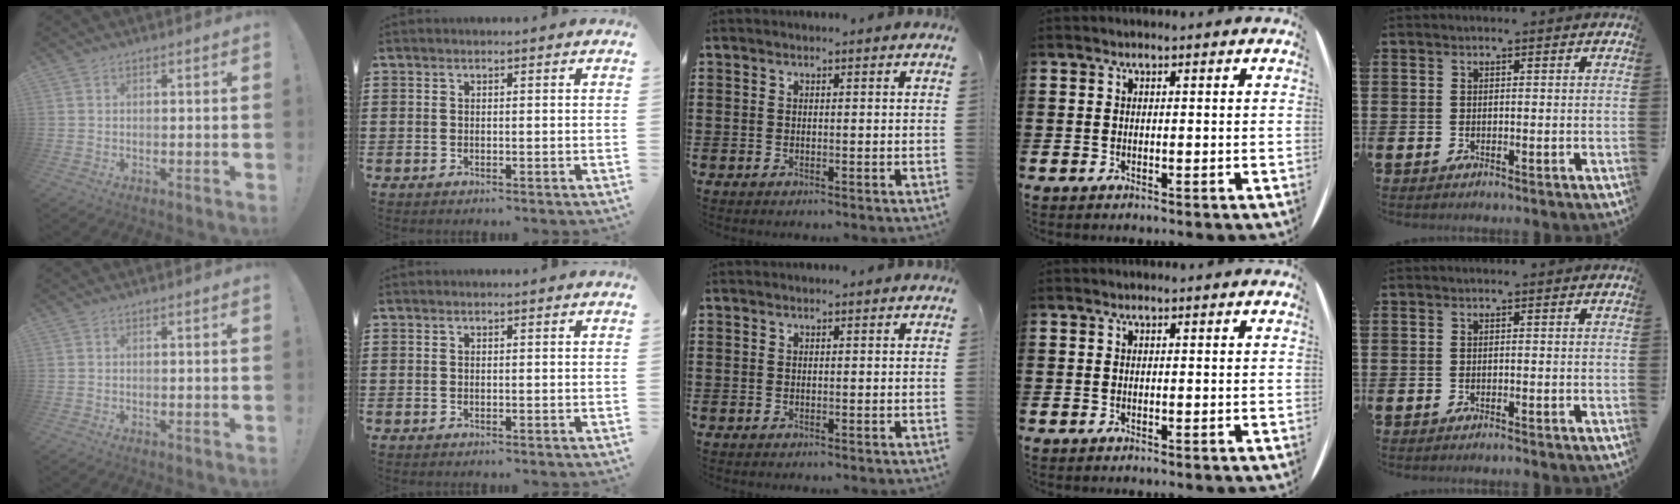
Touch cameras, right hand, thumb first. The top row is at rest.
{}